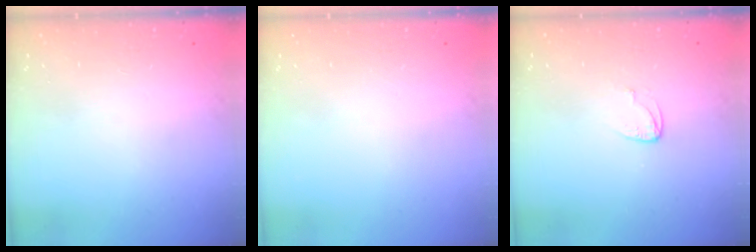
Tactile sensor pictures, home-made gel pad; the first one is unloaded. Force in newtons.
{"total": 0.0}
{"total": 3.6, "press": 3.6, "slide": 0.3}